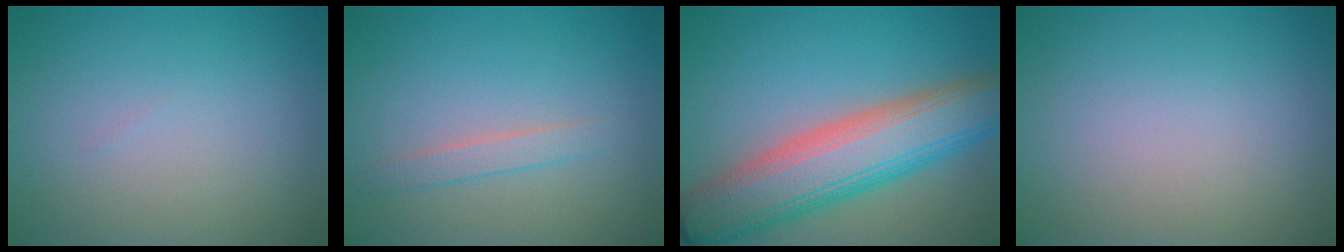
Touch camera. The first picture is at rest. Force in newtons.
{"total": 1.5, "press": 1.5, "slide": 0.1}
{"total": 9.9, "press": 9.9, "slide": 0.5}
{"total": 0.0}